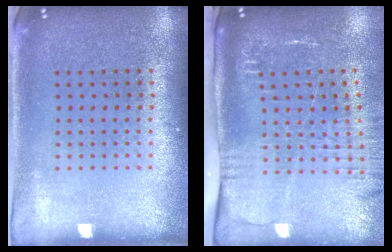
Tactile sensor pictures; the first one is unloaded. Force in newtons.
{"total": 2.6, "press": 2.0, "slide": 1.7}